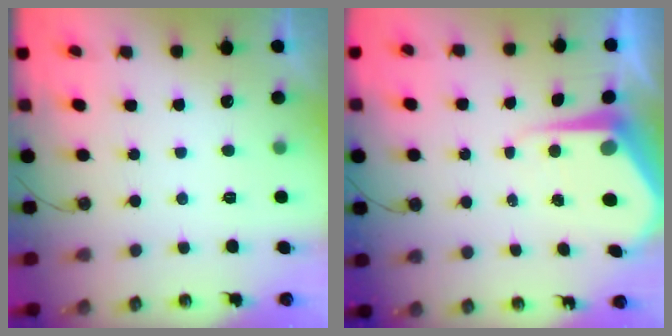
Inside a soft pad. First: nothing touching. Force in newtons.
{"total": 7.7, "press": 7.6, "slide": 0.6}